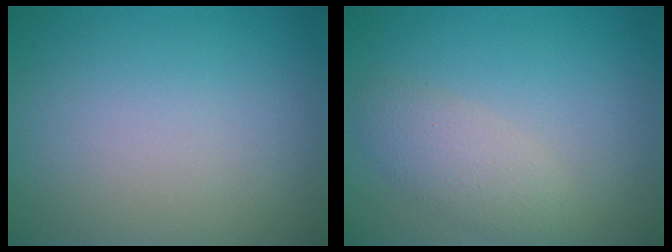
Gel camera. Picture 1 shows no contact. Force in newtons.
{"total": 2.8, "press": 2.8, "slide": 0.2}